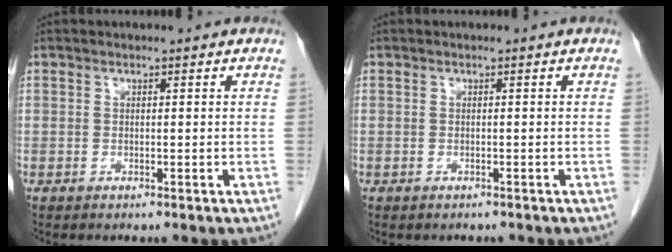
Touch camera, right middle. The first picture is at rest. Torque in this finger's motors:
{"motor_torque": [0.06, 0.06, 0.00, 0.00]}